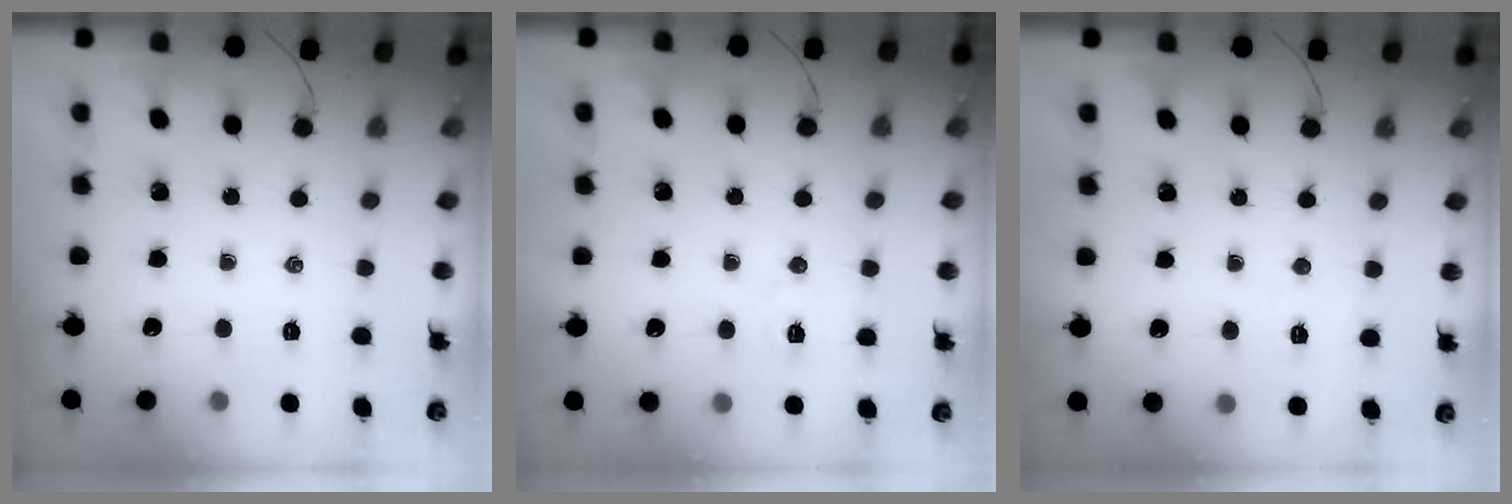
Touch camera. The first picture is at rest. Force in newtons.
{"total": 4.3, "press": 4.1, "slide": 1.1}
{"total": 2.3, "press": 2.2, "slide": 0.7}